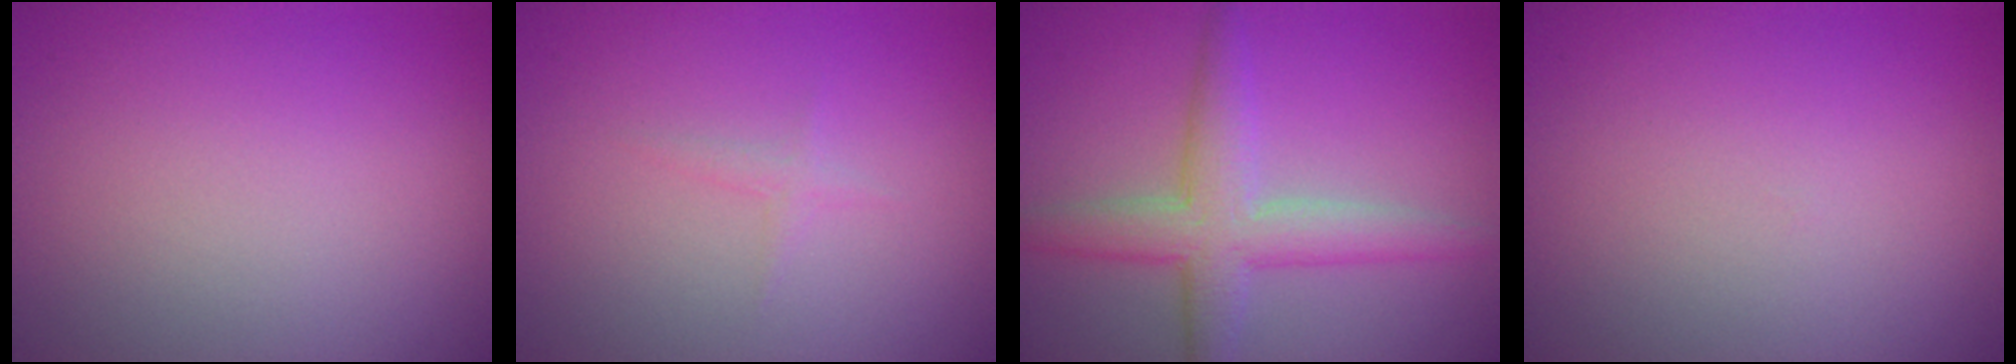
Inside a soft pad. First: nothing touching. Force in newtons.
{"total": 0.7, "press": 0.7, "slide": 0.1}
{"total": 4.5, "press": 4.5, "slide": 0.1}
{"total": 0.0}